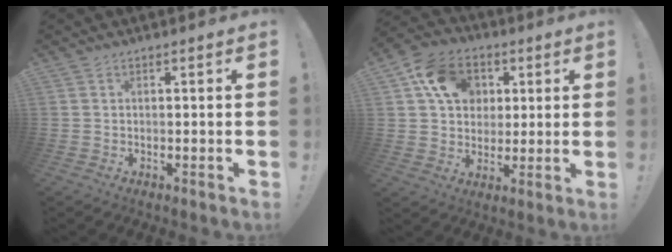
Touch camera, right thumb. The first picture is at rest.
{"total": 15.3, "force": [4.8, 12.3, 7.7], "torque": [-0.114, -0.002, 0.098]}